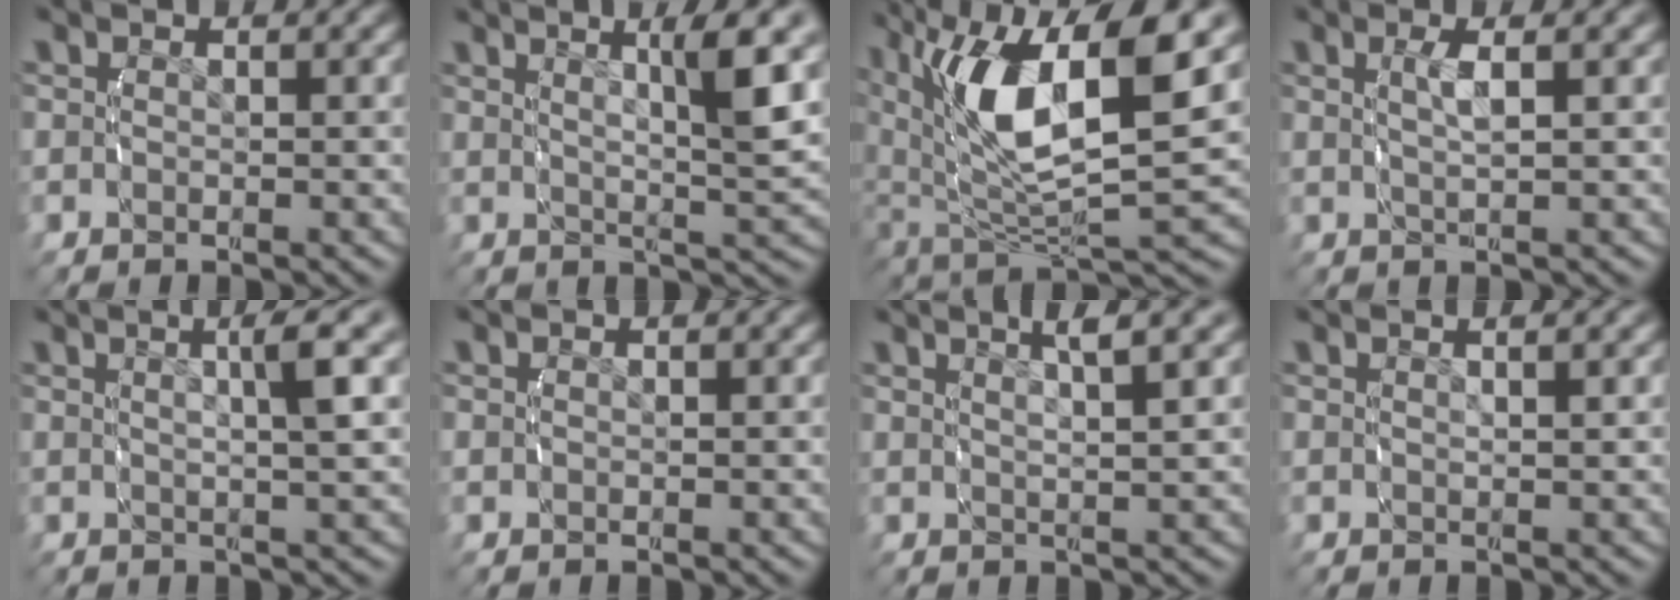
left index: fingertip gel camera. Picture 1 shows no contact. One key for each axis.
{"total": 7.4, "fx": 3.5, "fy": 1.2, "fz": 6.4, "tx": -0.081, "ty": 0.009, "tz": 0.056}
{"total": 12.0, "fx": 2.4, "fy": 5.6, "fz": 10.3, "tx": -0.198, "ty": -0.019, "tz": 0.052}
{"total": 2.1, "fx": 0.9, "fy": -0.3, "fz": 1.9, "tx": -0.037, "ty": -0.001, "tz": 0.022}
{"total": 5.8, "fx": 3.0, "fy": 1.1, "fz": 4.8, "tx": -0.060, "ty": 0.023, "tz": 0.038}
{"total": 0.0}
{"total": 5.4, "fx": 3.7, "fy": 0.7, "fz": 3.9, "tx": -0.049, "ty": 0.017, "tz": 0.058}
{"total": 1.5, "fx": 1.1, "fy": -0.6, "fz": 0.9, "tx": -0.012, "ty": 0.004, "tz": 0.022}